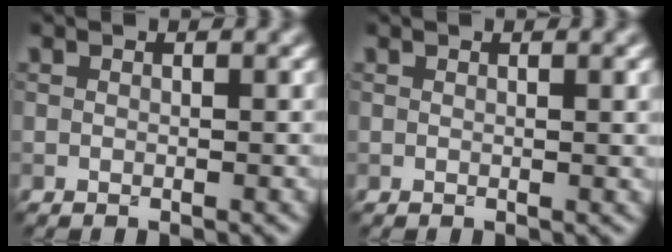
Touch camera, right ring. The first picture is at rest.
{"total": 1.7, "force": [0.6, 0.5, 1.4], "torque": [-0.011, 0.005, 0.007]}